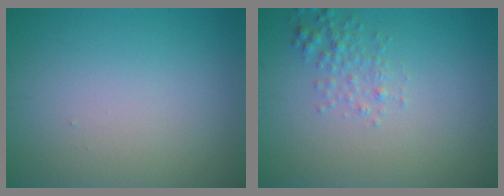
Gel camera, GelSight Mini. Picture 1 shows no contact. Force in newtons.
{"total": 1.6, "press": 1.6, "slide": 0.1}